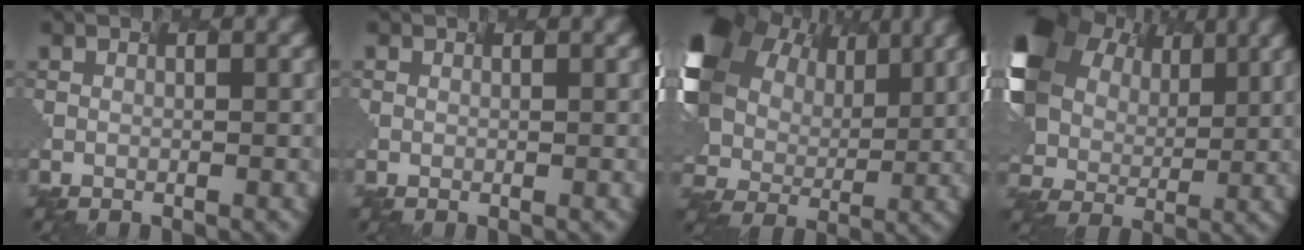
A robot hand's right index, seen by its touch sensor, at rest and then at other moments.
{"total": 0.7, "force": [0.3, -0.2, -0.6], "torque": [0.000, -0.004, 0.005]}
{"total": 14.8, "force": [5.7, 10.6, 8.6], "torque": [-0.259, 0.029, 0.112]}
{"total": 11.4, "force": [4.4, 8.2, 6.6], "torque": [-0.211, 0.016, 0.094]}